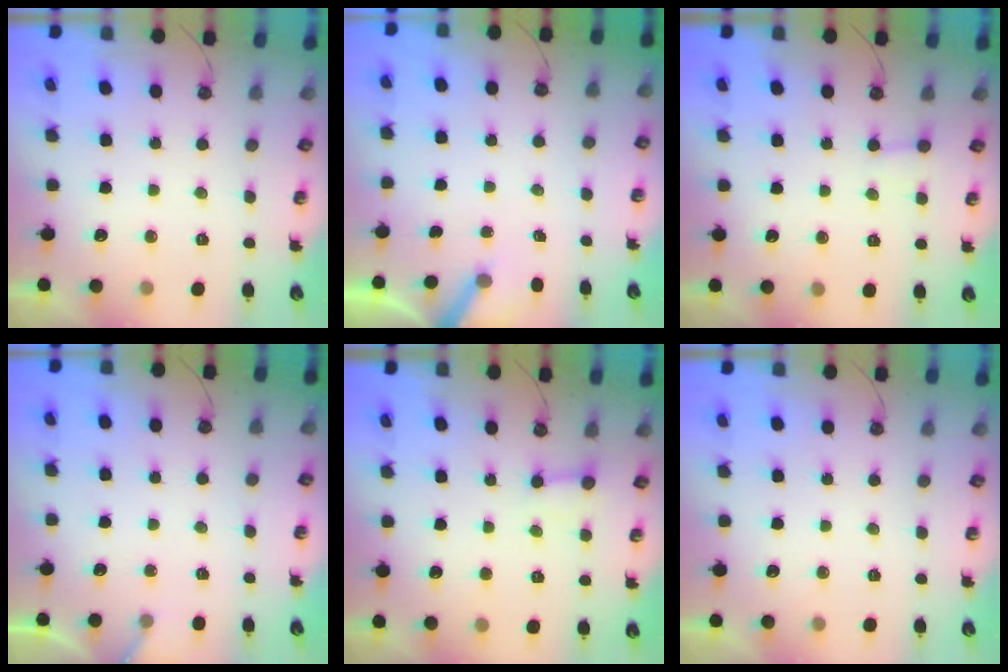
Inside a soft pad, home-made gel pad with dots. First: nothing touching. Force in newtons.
{"total": 3.3, "press": 3.3, "slide": 0.3}
{"total": 4.4, "press": 4.3, "slide": 0.3}
{"total": 4.0, "press": 4.0, "slide": 0.3}
{"total": 3.0, "press": 2.9, "slide": 0.3}
{"total": 0.0}